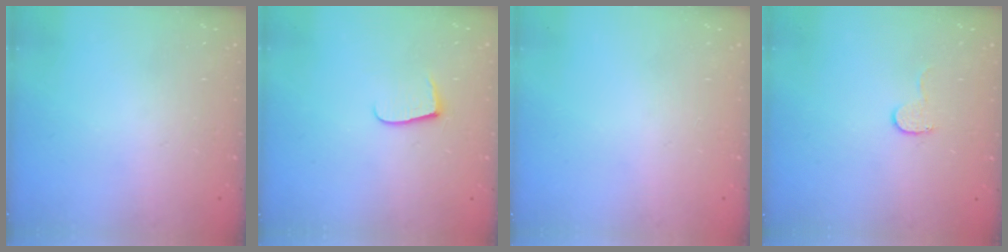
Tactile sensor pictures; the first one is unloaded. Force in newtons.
{"total": 6.2, "press": 6.2, "slide": 0.6}
{"total": 0.0}
{"total": 4.9, "press": 4.9, "slide": 0.4}